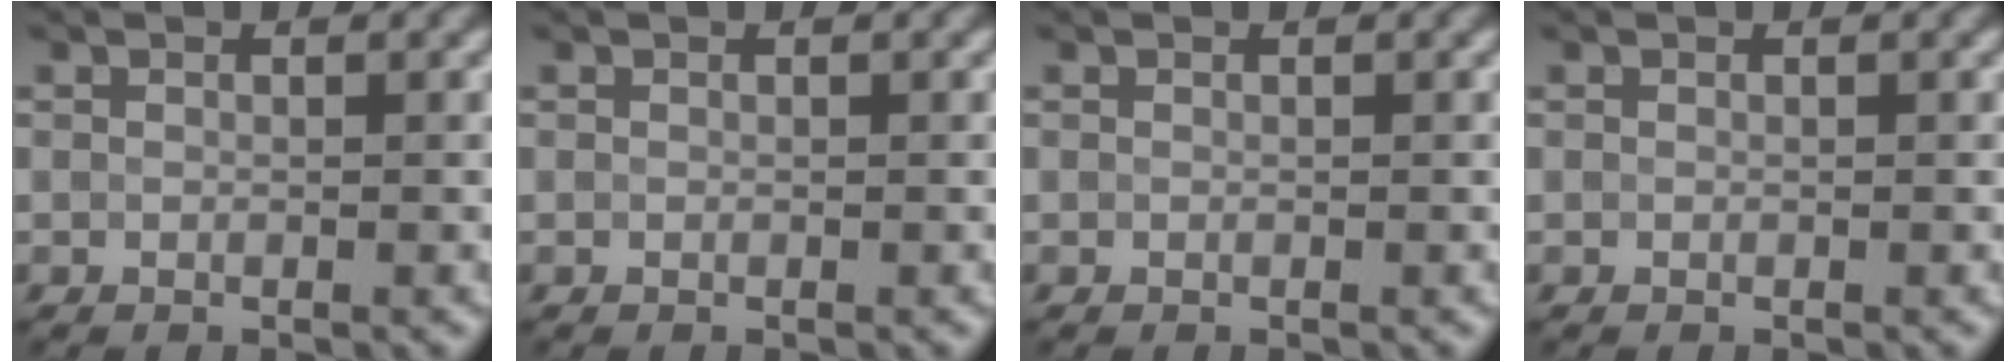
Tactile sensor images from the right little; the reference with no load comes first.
{"total": 0.0}
{"total": 0.0}
{"total": 0.0}